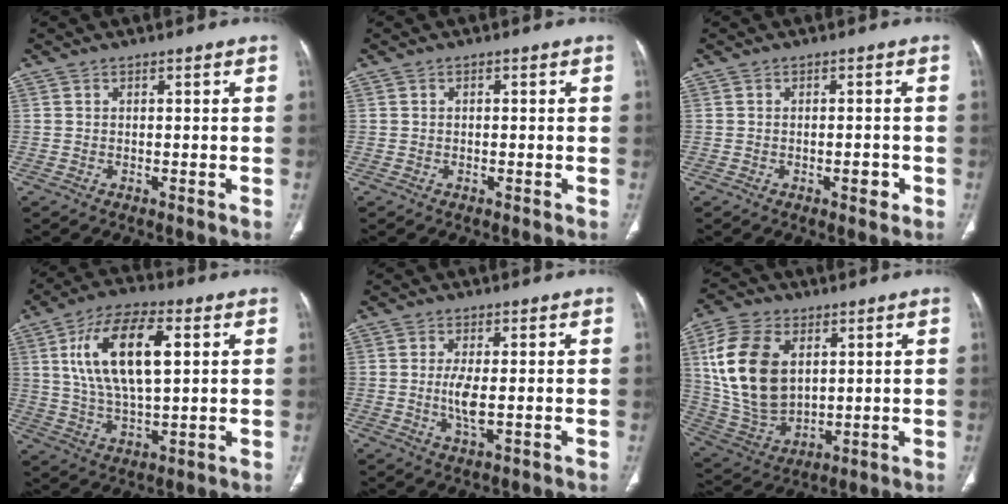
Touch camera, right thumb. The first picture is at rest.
{"total": 0.0}
{"total": 2.2, "force": [-0.9, 0.9, 1.8], "torque": [-0.018, 0.002, -0.009]}
{"total": 16.6, "force": [4.4, 7.2, 14.3], "torque": [-0.263, 0.001, 0.081]}
{"total": 4.3, "force": [-0.2, 1.3, 4.2], "torque": [-0.096, -0.010, -0.004]}
{"total": 18.1, "force": [4.7, 11.5, 13.1], "torque": [-0.248, -0.015, 0.103]}